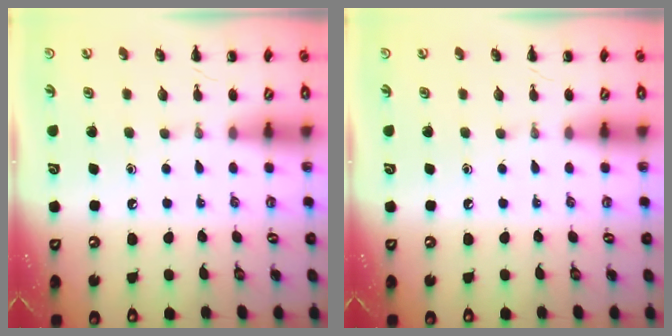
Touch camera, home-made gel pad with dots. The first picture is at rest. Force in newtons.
{"total": 0.0}